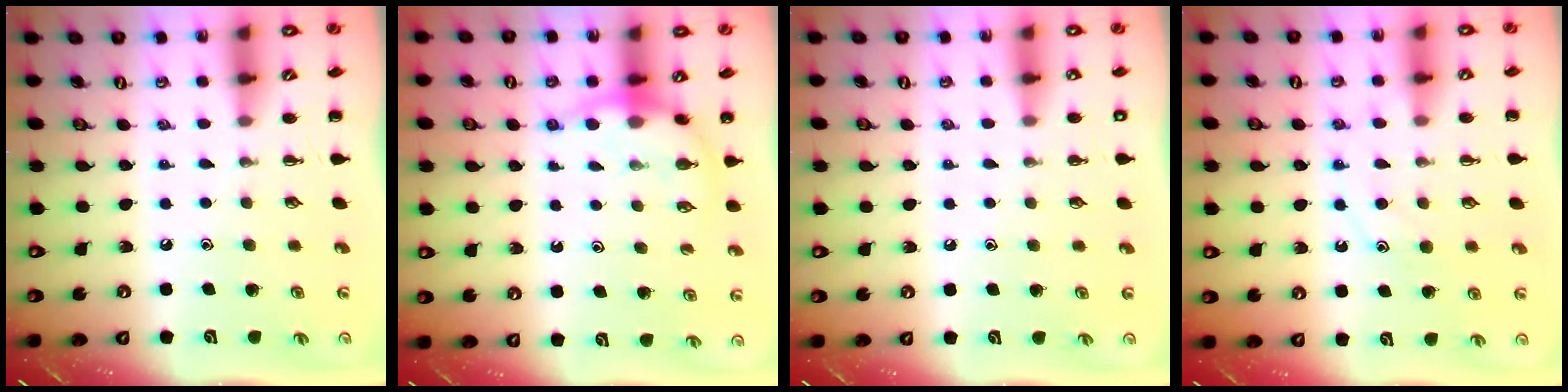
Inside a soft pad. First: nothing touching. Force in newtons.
{"total": 7.2, "press": 7.2, "slide": 0.7}
{"total": 1.9, "press": 1.9, "slide": 0.2}
{"total": 12.1, "press": 12.0, "slide": 0.9}